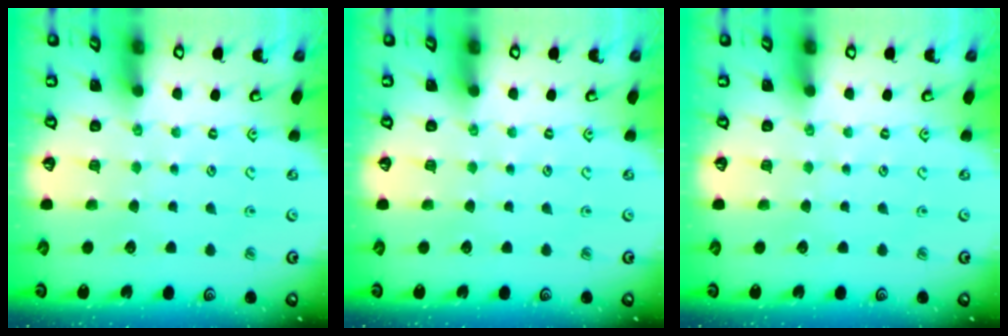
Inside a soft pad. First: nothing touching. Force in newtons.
{"total": 0.0}
{"total": 0.0}